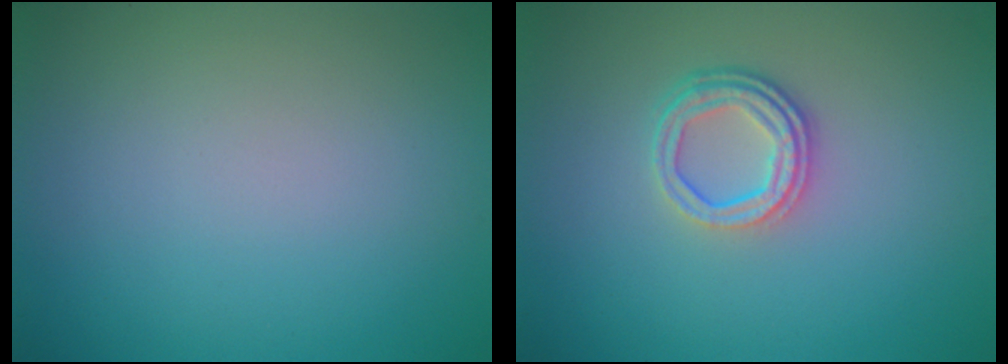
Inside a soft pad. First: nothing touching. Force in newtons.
{"total": 3.3, "press": 2.6, "slide": 2.1}